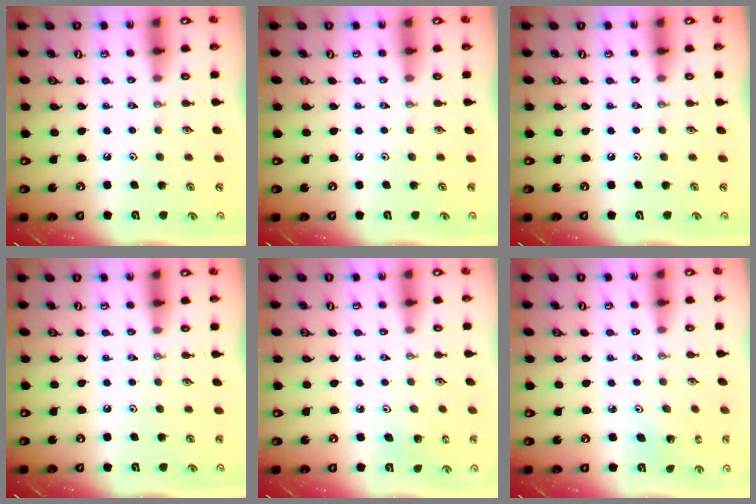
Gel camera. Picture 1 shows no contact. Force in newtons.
{"total": 0.0}
{"total": 0.0}
{"total": 0.0}
{"total": 2.7, "press": 2.7, "slide": 0.5}
{"total": 2.6, "press": 2.6, "slide": 0.2}